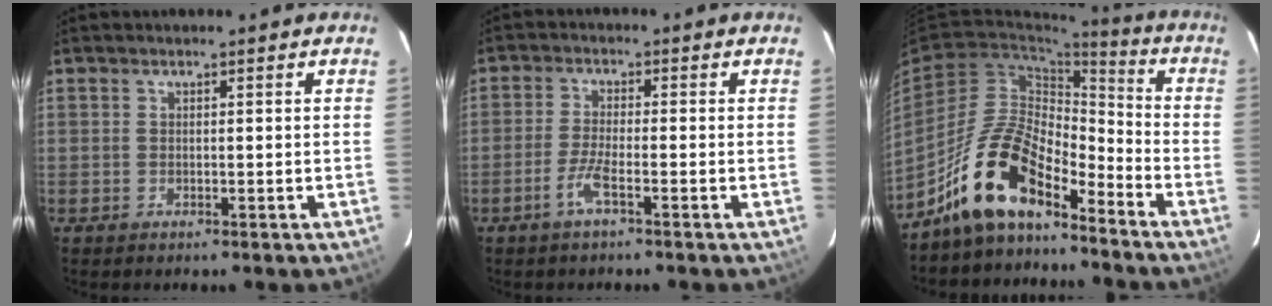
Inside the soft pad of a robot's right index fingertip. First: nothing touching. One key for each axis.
{"total": 1.7, "fx": -1.0, "fy": 0.5, "fz": 1.3, "tx": -0.033, "ty": 0.002, "tz": -0.022}
{"total": 13.7, "fx": -10.5, "fy": 4.6, "fz": 7.5, "tx": -0.144, "ty": 0.019, "tz": -0.201}